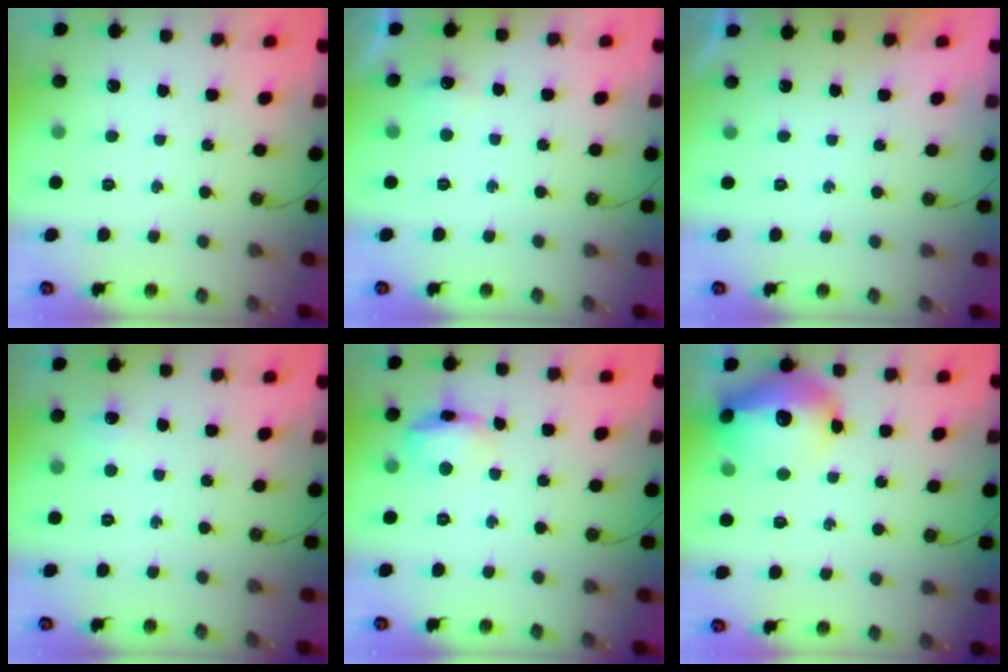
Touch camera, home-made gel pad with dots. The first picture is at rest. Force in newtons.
{"total": 4.9, "press": 4.7, "slide": 1.0}
{"total": 0.0}
{"total": 4.4, "press": 4.4, "slide": 0.6}
{"total": 11.9, "press": 11.9, "slide": 1.0}
{"total": 20.1, "press": 20.0, "slide": 1.6}